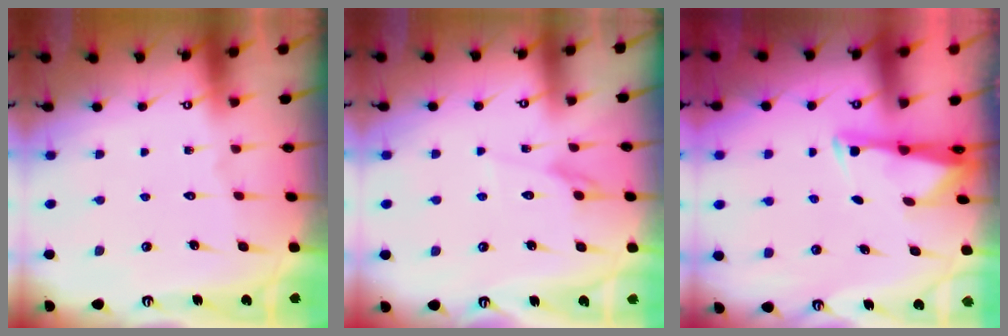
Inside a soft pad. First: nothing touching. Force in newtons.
{"total": 4.2, "press": 4.2, "slide": 0.4}
{"total": 2.7, "press": 2.7, "slide": 0.4}